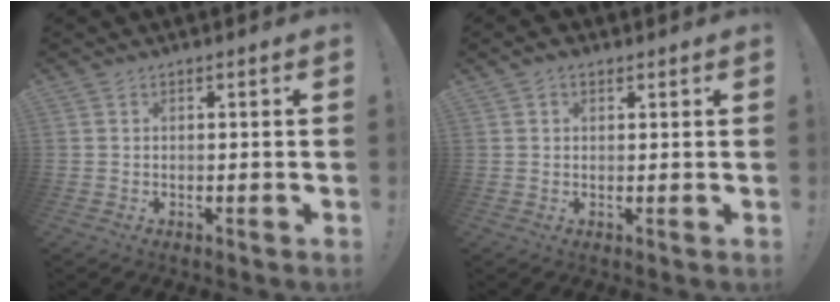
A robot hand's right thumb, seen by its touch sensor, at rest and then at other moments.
{"total": 2.4, "force": [1.3, 1.7, 1.1], "torque": [-0.007, -0.008, 0.023]}